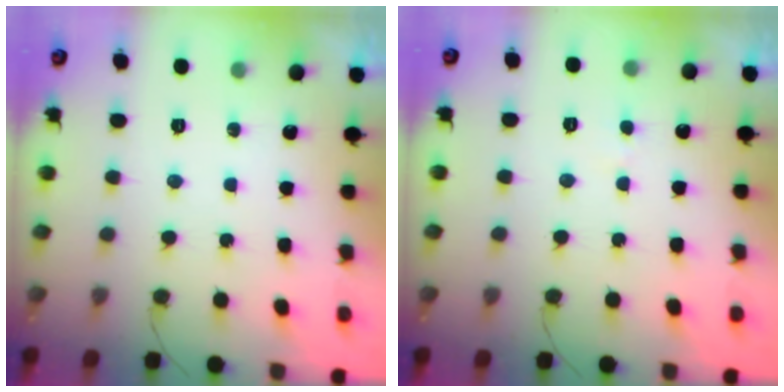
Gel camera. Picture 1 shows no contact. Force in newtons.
{"total": 2.6, "press": 2.6, "slide": 0.2}